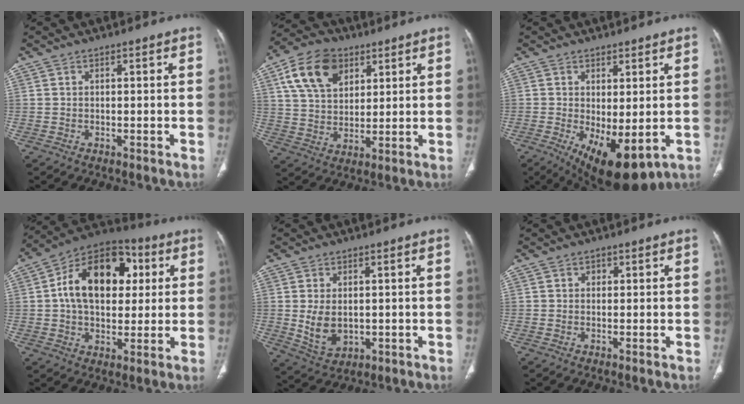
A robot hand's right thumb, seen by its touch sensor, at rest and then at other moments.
{"total": 13.6, "force": [6.1, 9.2, 8.1], "torque": [-0.128, -0.010, 0.111]}
{"total": 10.4, "force": [-2.3, 4.5, 9.1], "torque": [-0.136, -0.018, -0.015]}
{"total": 19.3, "force": [3.7, 12.8, 14.0], "torque": [-0.193, 0.018, 0.053]}
{"total": 6.7, "force": [0.0, 4.5, 4.9], "torque": [-0.081, -0.012, 0.018]}
{"total": 0.9, "force": [0.2, 0.8, 0.2], "torque": [0.005, 0.002, 0.002]}